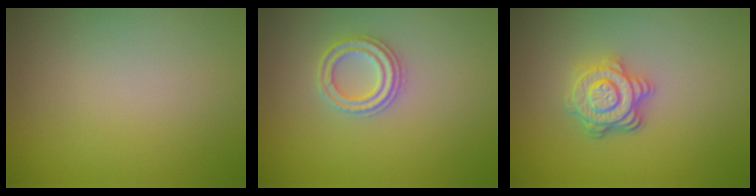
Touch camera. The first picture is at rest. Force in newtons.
{"total": 2.3, "press": 2.3, "slide": 0.2}
{"total": 4.1, "press": 3.2, "slide": 2.6}